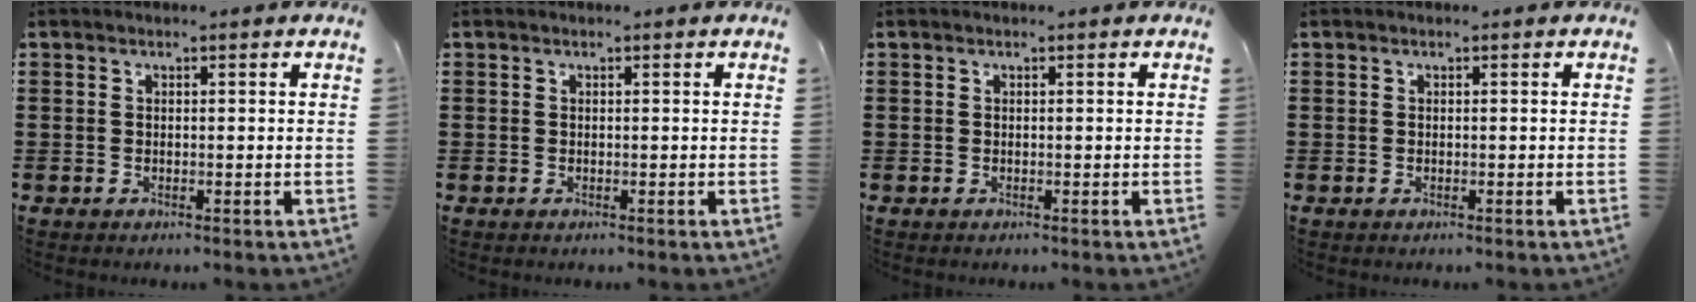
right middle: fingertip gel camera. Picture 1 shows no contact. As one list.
[{"total": 0.0}, {"total": 0.0}, {"total": 0.0}]